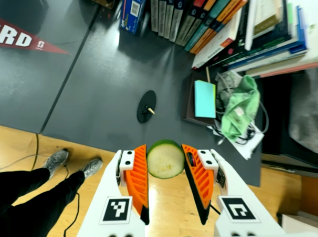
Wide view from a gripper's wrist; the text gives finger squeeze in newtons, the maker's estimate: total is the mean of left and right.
{"total": 9.3, "left": 9.7, "right": 8.9}